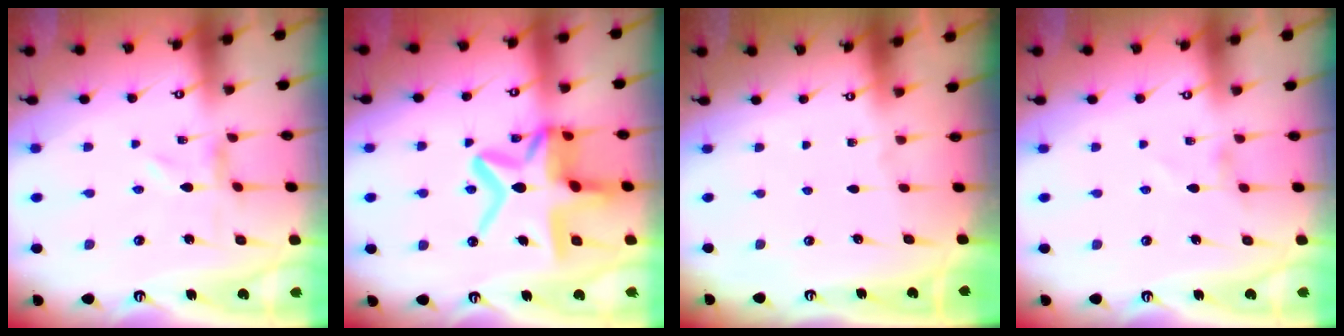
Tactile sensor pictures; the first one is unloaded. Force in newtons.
{"total": 18.3, "press": 18.2, "slide": 1.8}
{"total": 0.0}
{"total": 1.0, "press": 0.9, "slide": 0.3}